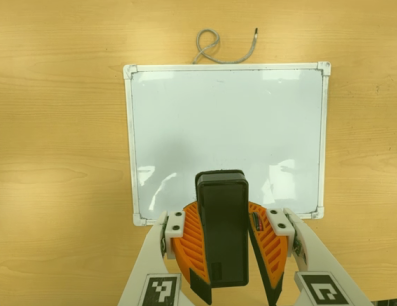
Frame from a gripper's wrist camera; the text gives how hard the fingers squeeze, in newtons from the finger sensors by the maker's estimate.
{"total": 10.7, "left": 10.3, "right": 11.1}